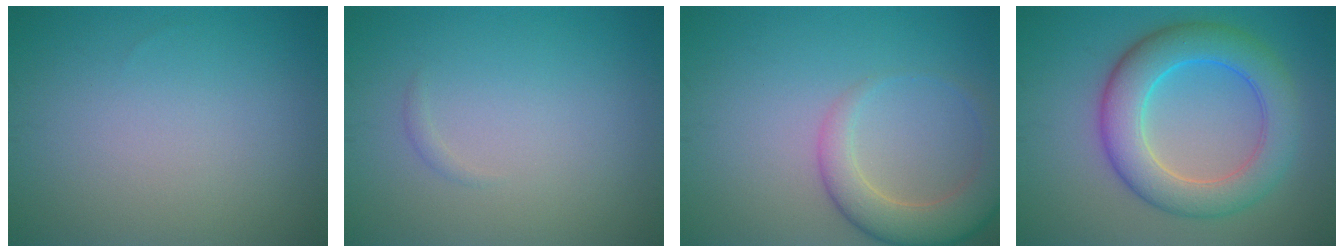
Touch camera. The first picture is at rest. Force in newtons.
{"total": 0.5, "press": 0.5, "slide": 0.0}
{"total": 4.8, "press": 4.8, "slide": 0.4}
{"total": 7.4, "press": 7.4, "slide": 0.1}